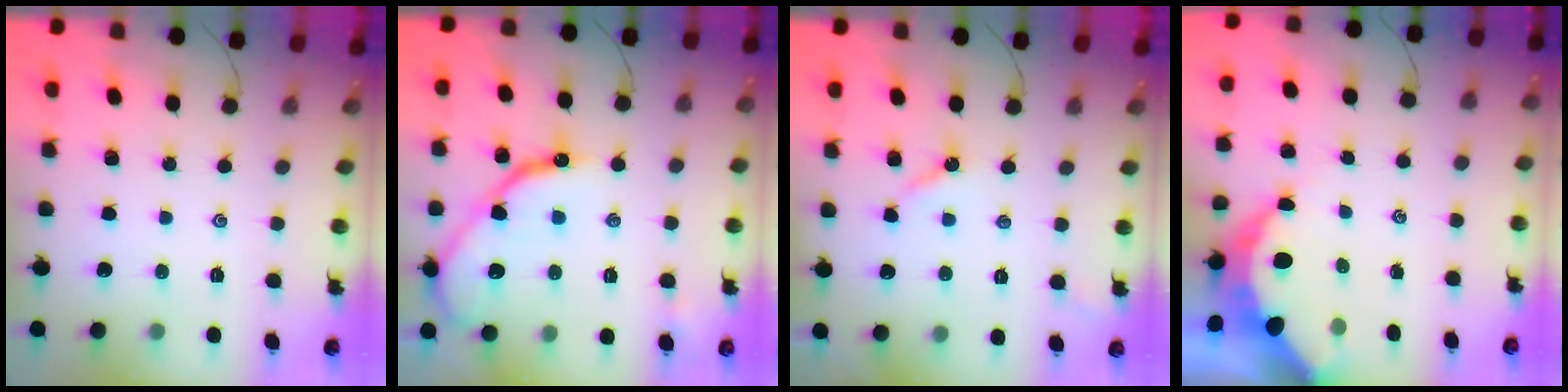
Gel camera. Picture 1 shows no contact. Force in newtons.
{"total": 11.7, "press": 11.6, "slide": 1.1}
{"total": 3.6, "press": 3.6, "slide": 0.3}
{"total": 8.4, "press": 8.3, "slide": 1.0}